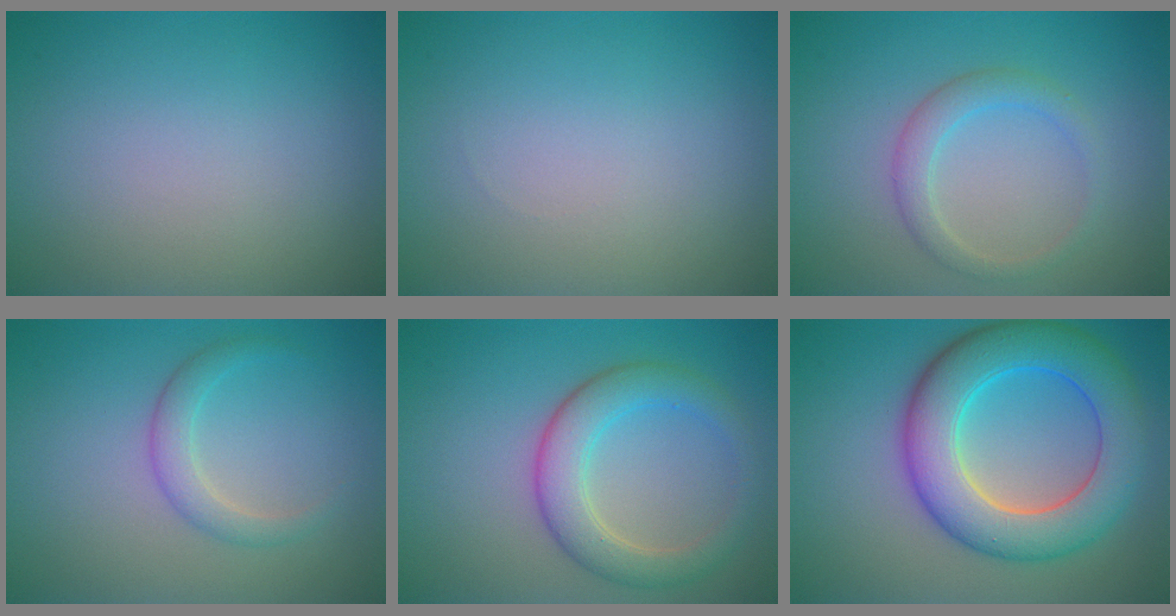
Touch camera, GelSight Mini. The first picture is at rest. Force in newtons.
{"total": 0.0}
{"total": 2.3, "press": 2.3, "slide": 0.3}
{"total": 2.1, "press": 2.1, "slide": 0.1}
{"total": 4.7, "press": 4.7, "slide": 0.1}
{"total": 9.1, "press": 9.1, "slide": 0.2}